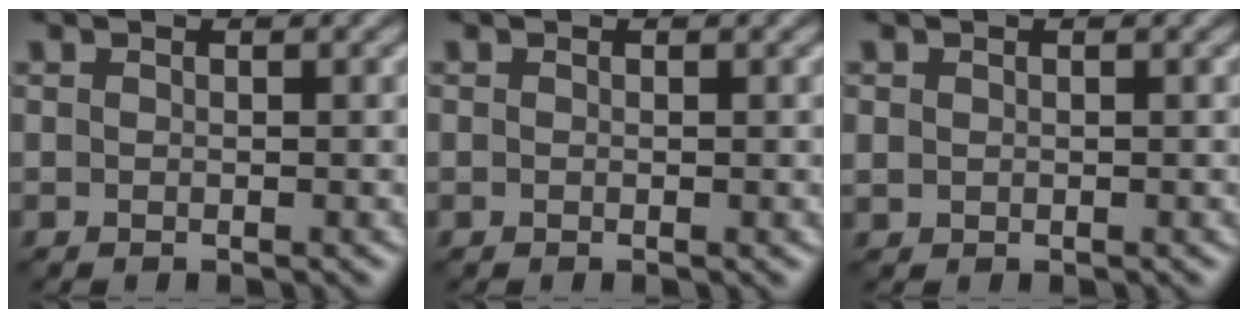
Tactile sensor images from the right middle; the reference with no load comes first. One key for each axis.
{"total": 0.0}
{"total": 0.7, "fx": 0.2, "fy": 0.6, "fz": 0.2, "tx": -0.002, "ty": -0.002, "tz": 0.005}